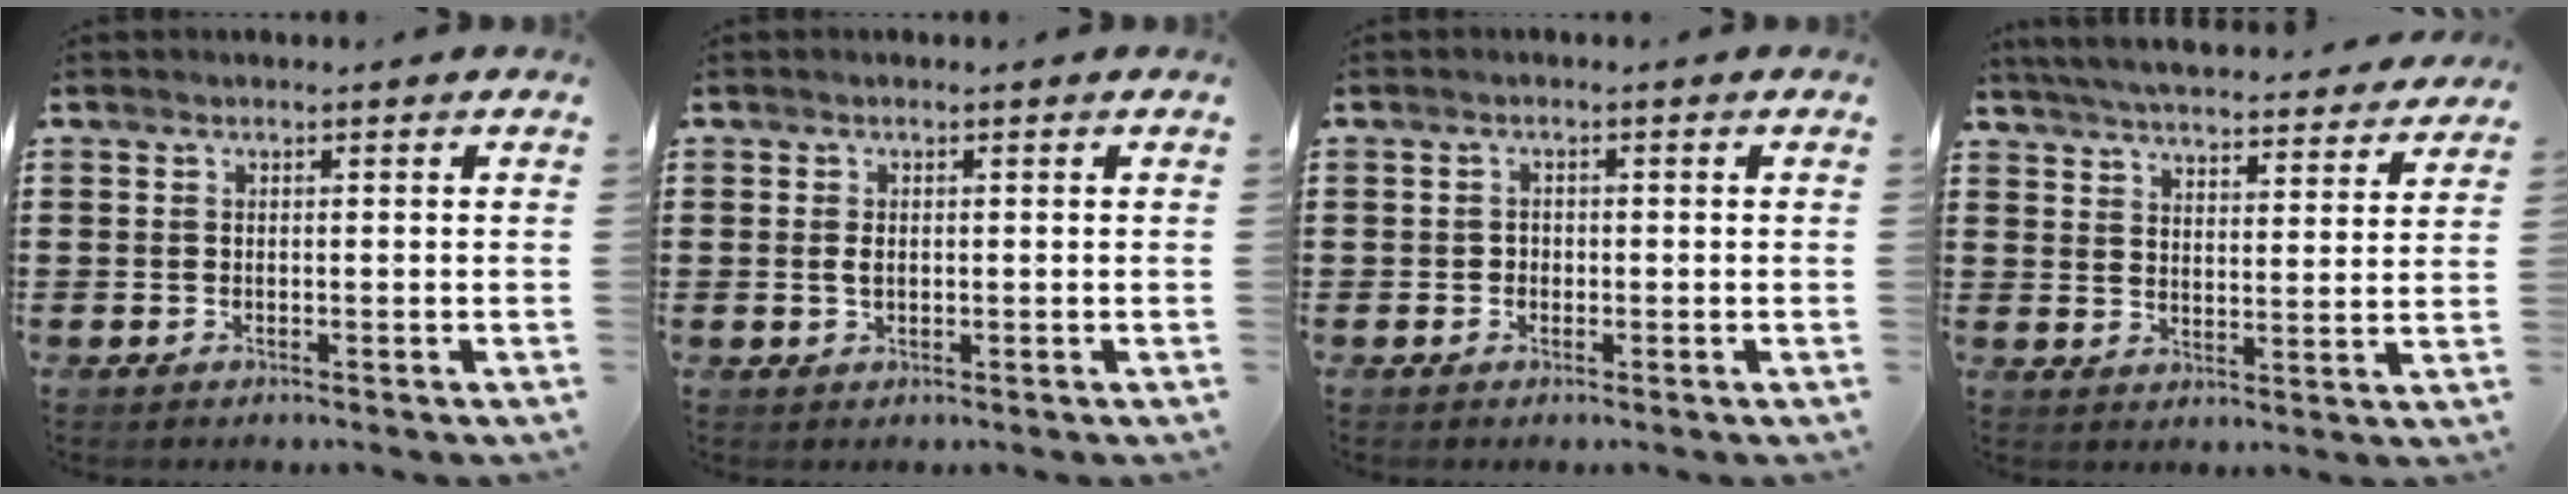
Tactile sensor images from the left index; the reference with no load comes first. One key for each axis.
{"total": 1.3, "fx": 0.0, "fy": 0.8, "fz": 1.1, "tx": -0.024, "ty": 0.003, "tz": -0.001}
{"total": 1.0, "fx": -0.3, "fy": 0.9, "fz": 0.3, "tx": -0.009, "ty": 0.005, "tz": -0.007}
{"total": 5.3, "fx": 5.2, "fy": -0.1, "fz": 0.6, "tx": -0.039, "ty": -0.037, "tz": 0.089}